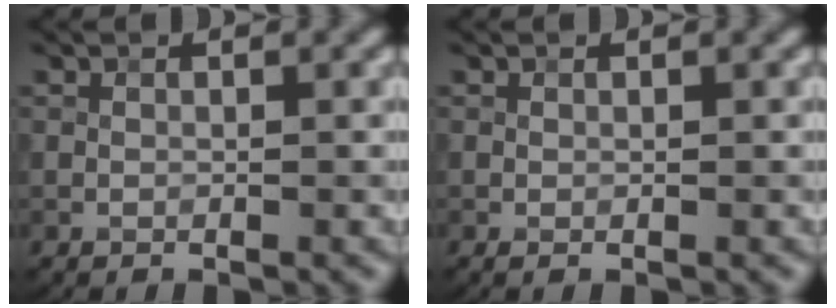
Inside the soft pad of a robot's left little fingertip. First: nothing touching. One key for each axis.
{"total": 0.0}